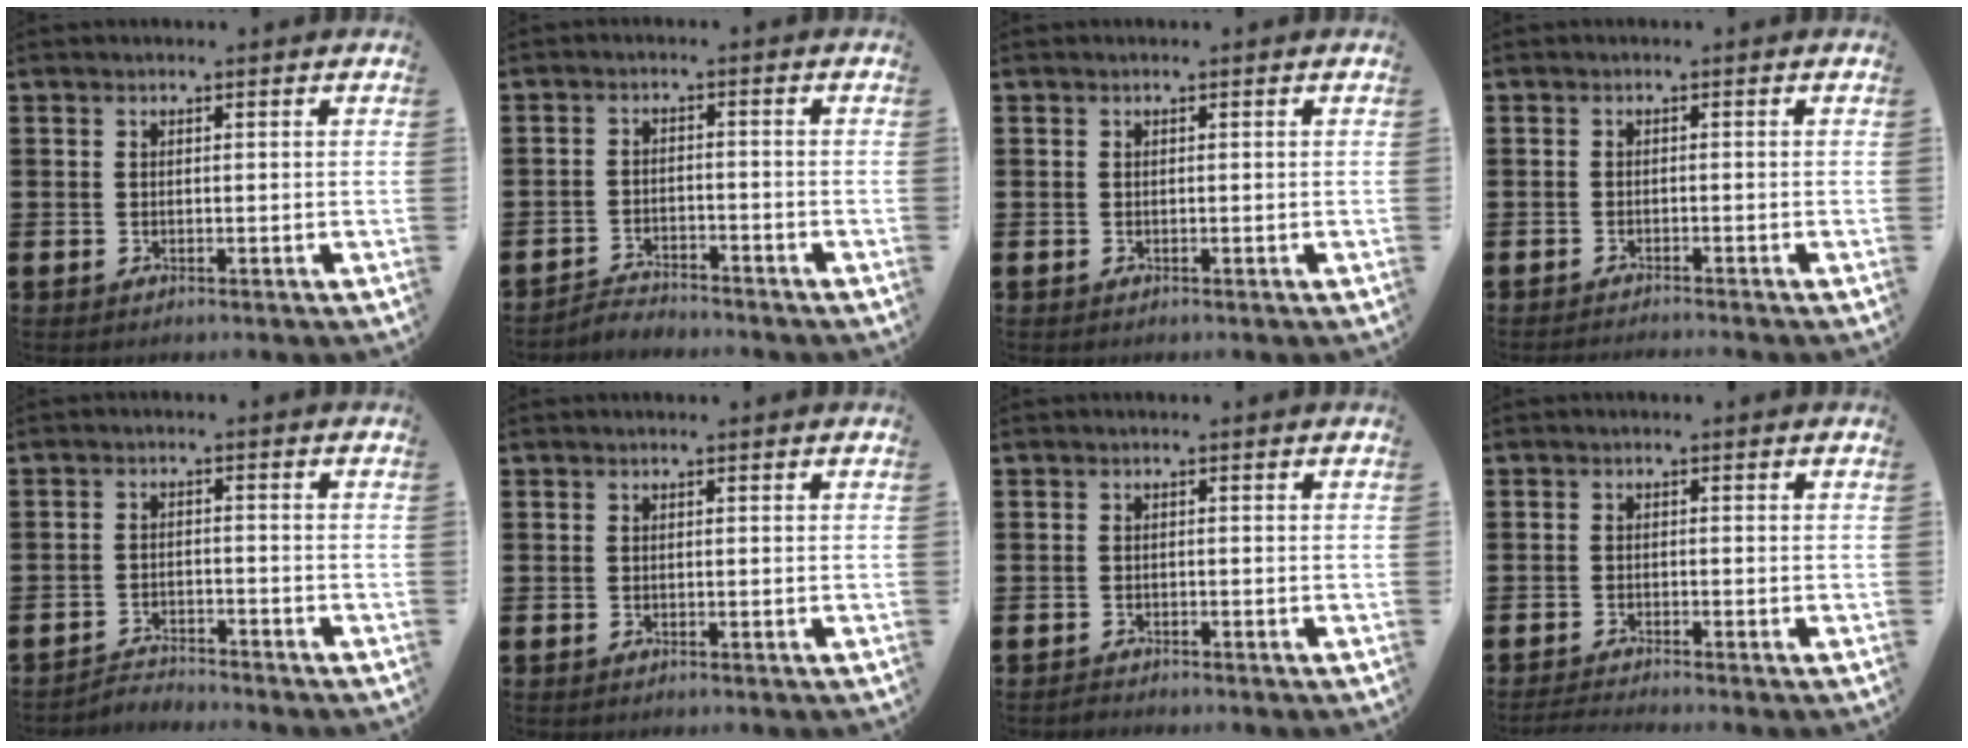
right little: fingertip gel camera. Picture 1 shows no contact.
{"total": 2.5, "force": [-2.5, 0.2, -0.2], "torque": [-0.003, 0.003, -0.054]}
{"total": 0.0}
{"total": 0.9, "force": [-0.8, -0.2, 0.1], "torque": [-0.001, -0.002, -0.017]}
{"total": 2.4, "force": [-2.4, 0.0, -0.3], "torque": [-0.003, 0.003, -0.054]}
{"total": 0.0}
{"total": 0.7, "force": [-0.7, 0.1, -0.2], "torque": [0.001, -0.004, -0.015]}
{"total": 0.9, "force": [-0.9, -0.1, 0.3], "torque": [-0.005, -0.001, -0.017]}